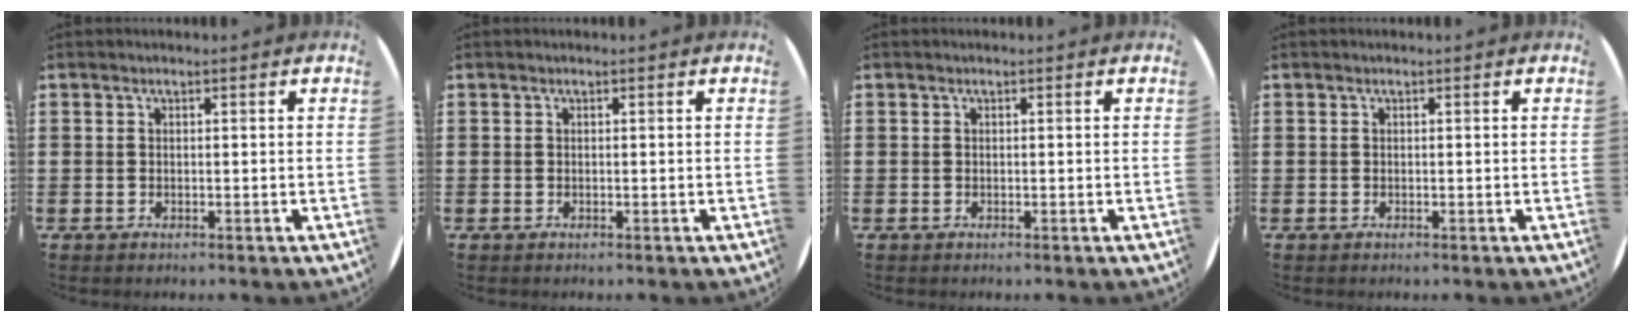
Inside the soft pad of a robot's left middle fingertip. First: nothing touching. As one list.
[{"total": 0.0}, {"total": 0.0}, {"total": 0.0}]